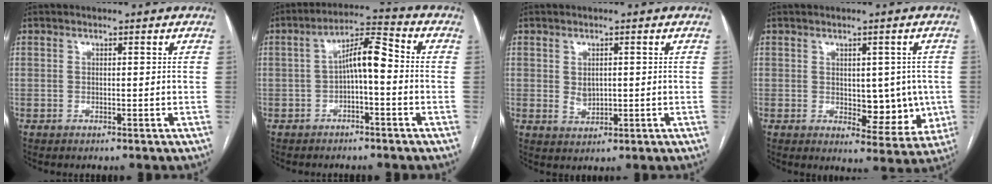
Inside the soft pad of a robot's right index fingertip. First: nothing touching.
{"total": 6.7, "force": [-0.6, 1.7, 6.5], "torque": [-0.114, 0.031, -0.013]}
{"total": 2.6, "force": [0.3, 1.9, 1.8], "torque": [-0.033, -0.003, 0.014]}
{"total": 8.0, "force": [-0.2, 4.5, 6.6], "torque": [-0.062, 0.003, 0.009]}